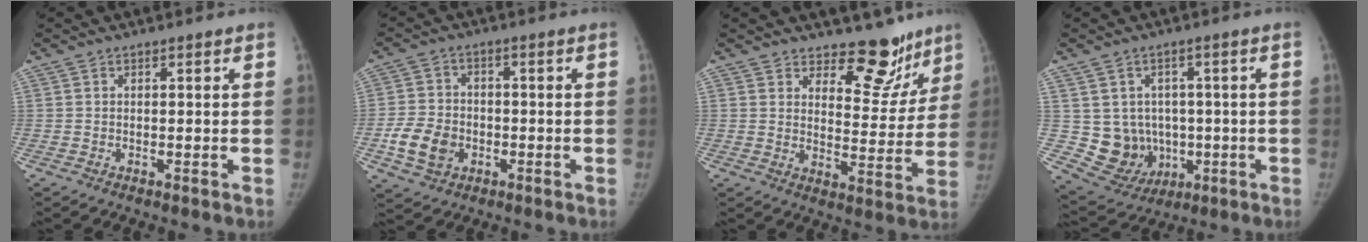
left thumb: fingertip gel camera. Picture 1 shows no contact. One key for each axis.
{"total": 8.4, "fx": -2.7, "fy": 6.5, "fz": 4.6, "tx": -0.074, "ty": 0.010, "tz": -0.048}
{"total": 11.2, "fx": 8.9, "fy": 5.4, "fz": 3.9, "tx": -0.002, "ty": -0.074, "tz": 0.124}
{"total": 10.1, "fx": -0.5, "fy": 9.1, "fz": 4.2, "tx": -0.035, "ty": 0.004, "tz": 0.018}